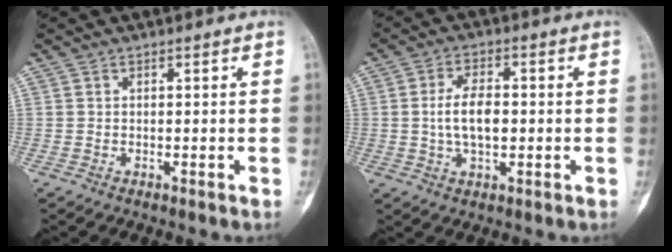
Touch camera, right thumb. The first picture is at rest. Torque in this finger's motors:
{"motor_torque": [1.30, 1.13, 0.55, -0.46, 0.27]}